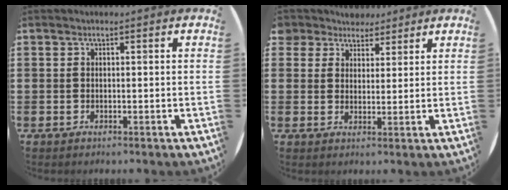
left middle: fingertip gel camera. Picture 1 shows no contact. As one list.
[{"total": 4.6, "force": [3.9, 2.3, -0.2], "torque": [-0.006, -0.004, 0.074]}]